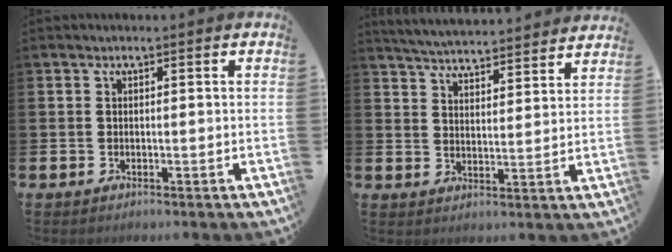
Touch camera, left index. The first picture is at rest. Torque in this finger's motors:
{"motor_torque": [-0.80, -0.82, -0.46, 0.17]}